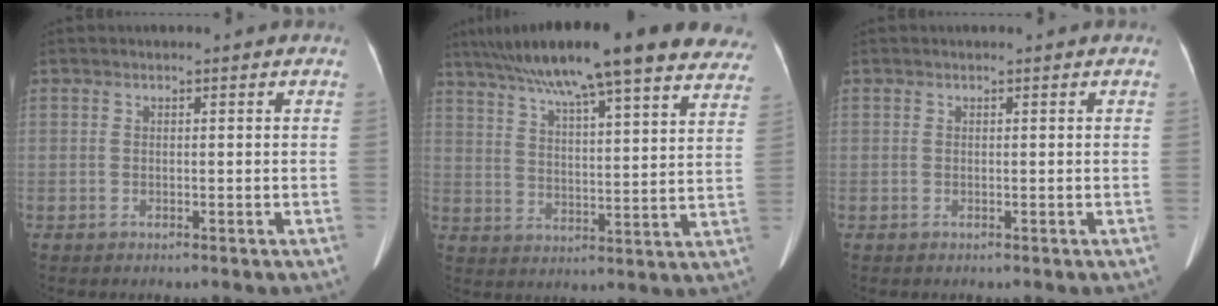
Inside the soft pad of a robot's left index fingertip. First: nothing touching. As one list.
[{"total": 28.8, "force": [23.0, 4.0, 16.9], "torque": [-0.252, 0.019, 0.303]}, {"total": 0.0}]